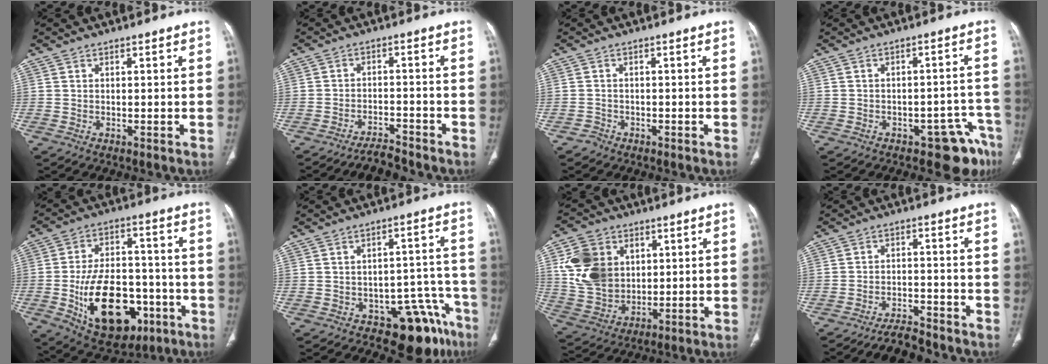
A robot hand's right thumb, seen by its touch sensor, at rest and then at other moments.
{"total": 4.6, "force": [-4.4, 0.7, 0.9], "torque": [-0.024, 0.030, -0.073]}
{"total": 1.4, "force": [-1.0, 1.0, -0.3], "torque": [0.003, 0.004, -0.025]}
{"total": 7.8, "force": [-5.4, 3.7, 4.2], "torque": [-0.017, 0.050, -0.068]}
{"total": 21.9, "force": [-7.1, 13.0, 16.1], "torque": [-0.226, 0.031, -0.088]}
{"total": 11.8, "force": [-7.7, 6.1, 6.5], "torque": [-0.028, 0.075, -0.099]}
{"total": 13.9, "force": [3.7, 10.9, 7.8], "torque": [-0.120, -0.010, 0.081]}
{"total": 6.4, "force": [-6.0, 1.6, 1.5], "torque": [-0.028, 0.040, -0.099]}